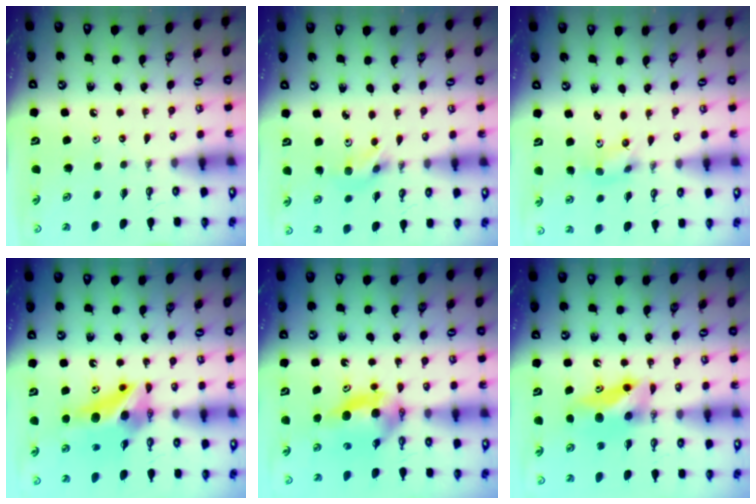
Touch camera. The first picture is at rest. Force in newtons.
{"total": 3.8, "press": 3.0, "slide": 2.3}
{"total": 2.3, "press": 2.2, "slide": 0.8}
{"total": 11.0, "press": 10.9, "slide": 1.3}
{"total": 5.8, "press": 5.6, "slide": 1.4}
{"total": 8.6, "press": 7.8, "slide": 3.6}